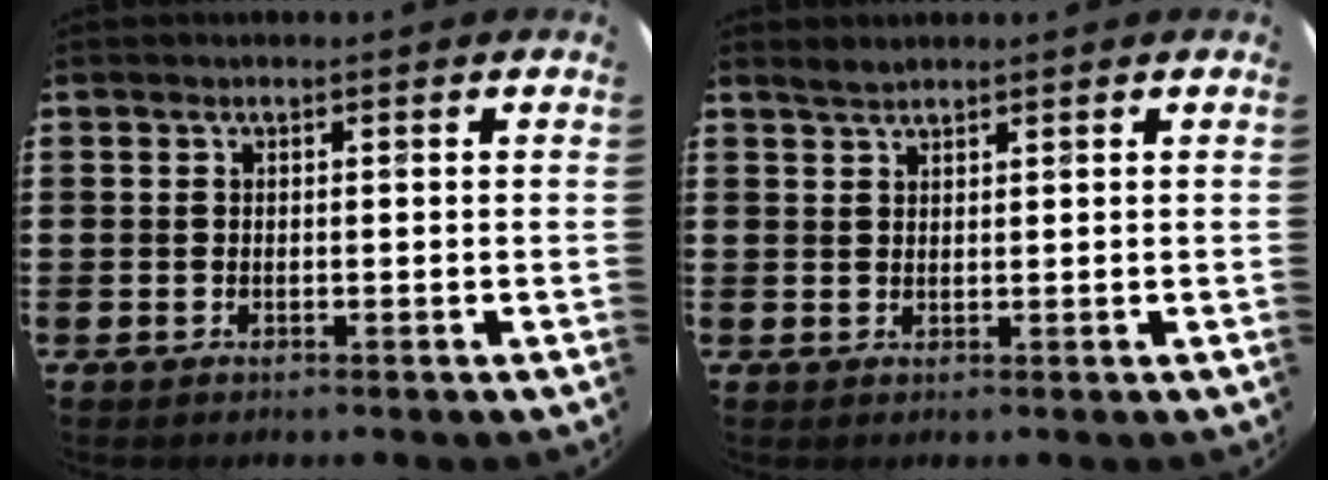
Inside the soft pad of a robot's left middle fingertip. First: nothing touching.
{"total": 1.5, "force": [1.4, 0.2, 0.3], "torque": [-0.007, 0.002, 0.027]}